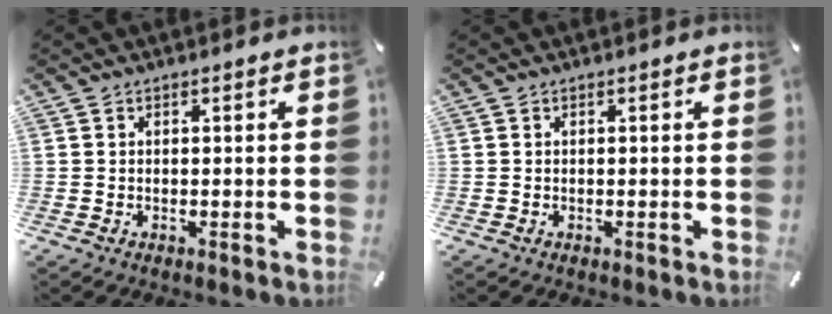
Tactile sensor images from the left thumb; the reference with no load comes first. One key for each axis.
{"total": 0.0}